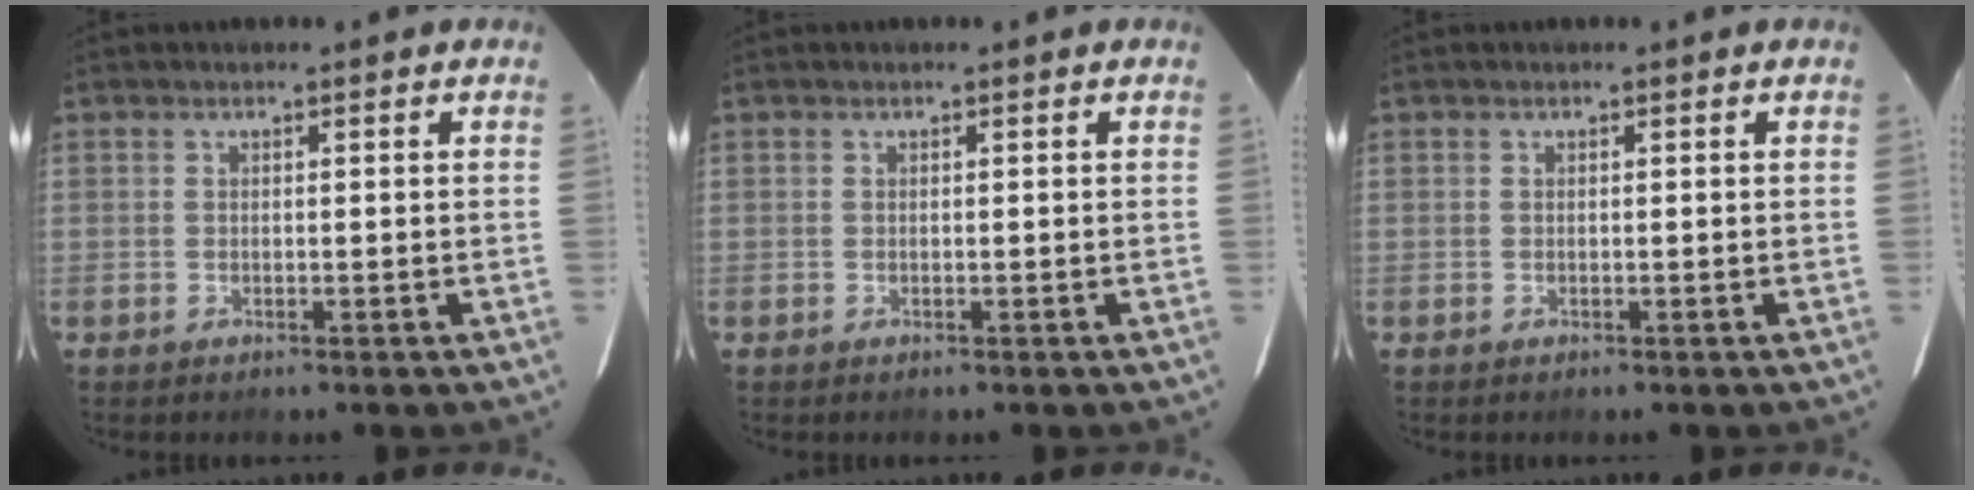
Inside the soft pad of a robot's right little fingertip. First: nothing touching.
{"total": 0.0}
{"total": 0.0}